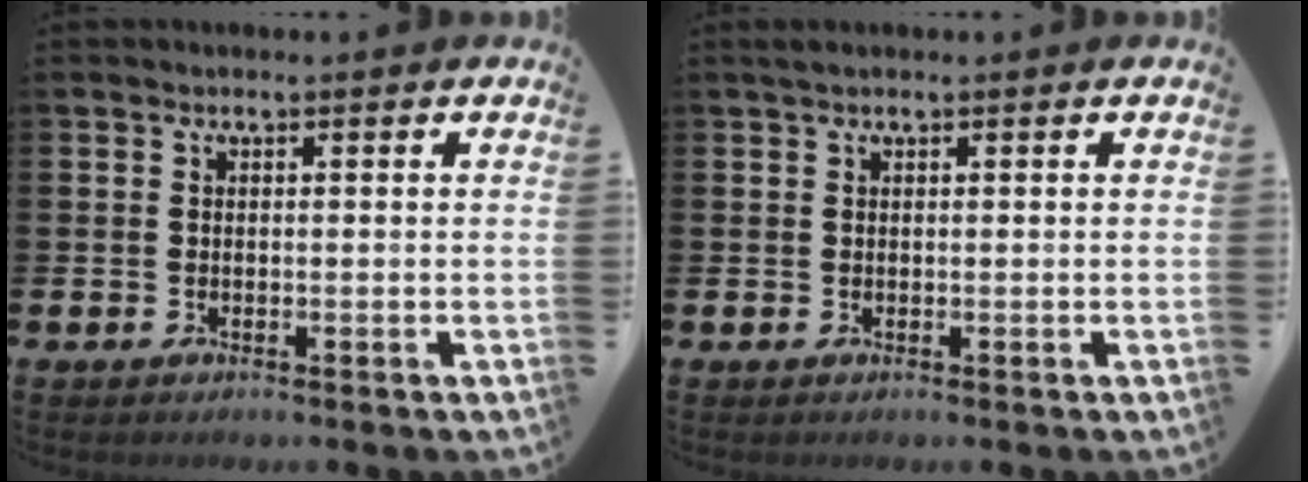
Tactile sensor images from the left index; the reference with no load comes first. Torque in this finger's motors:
{"motor_torque": [-0.08, -0.02, 0.01, 0.02]}